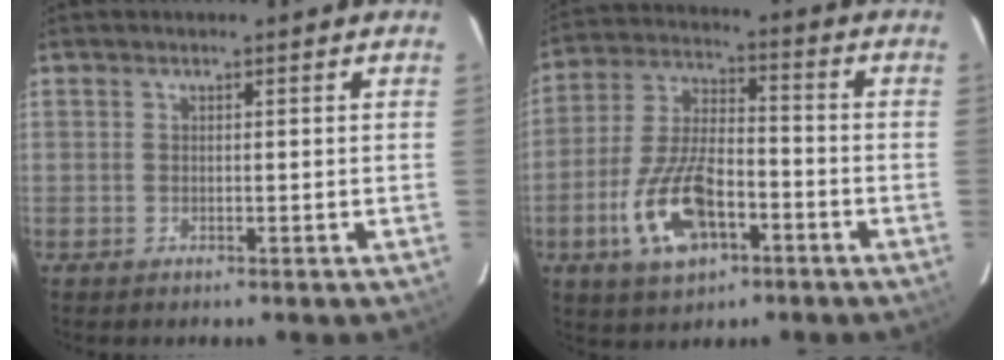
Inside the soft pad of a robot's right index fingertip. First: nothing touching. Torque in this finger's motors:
{"motor_torque": [1.23, -0.91, 0.38, 0.11]}